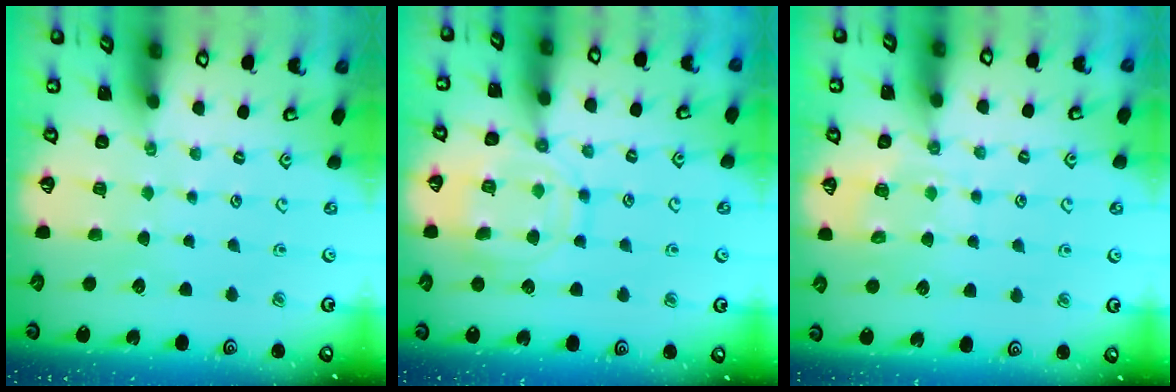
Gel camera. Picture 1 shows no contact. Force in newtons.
{"total": 13.1, "press": 13.0, "slide": 1.2}
{"total": 7.8, "press": 7.8, "slide": 0.5}